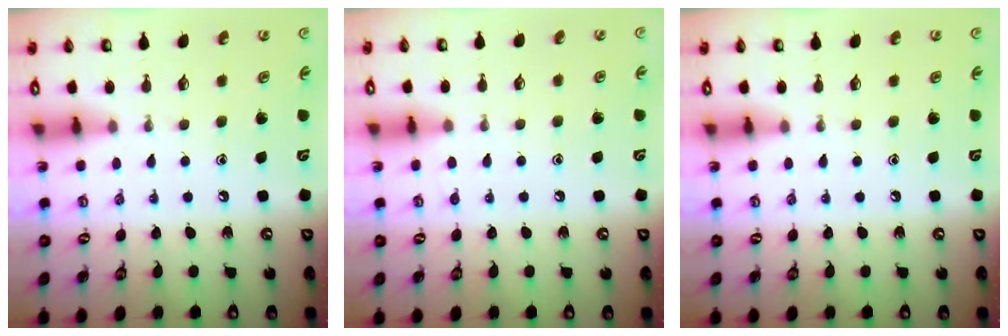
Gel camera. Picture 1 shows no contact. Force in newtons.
{"total": 3.4, "press": 3.4, "slide": 0.4}
{"total": 0.0}